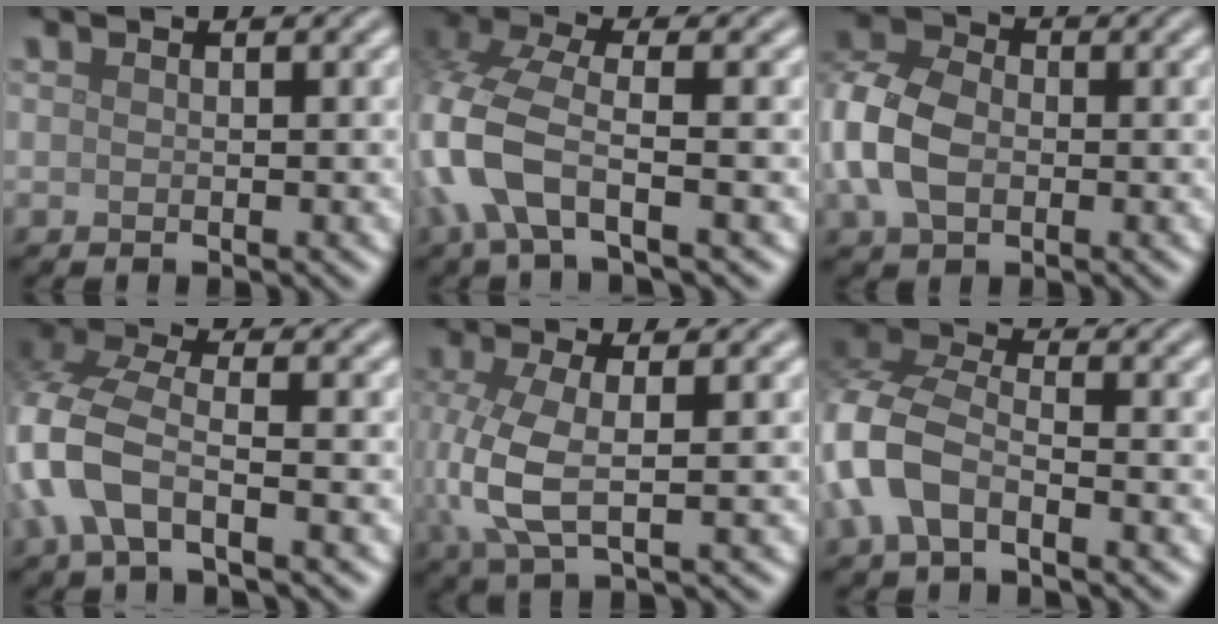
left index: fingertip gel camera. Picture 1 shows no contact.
{"total": 7.2, "force": [-2.6, 3.2, 5.9], "torque": [-0.139, 0.006, -0.071]}
{"total": 7.1, "force": [-0.9, 5.3, 4.7], "torque": [-0.125, 0.005, -0.027]}
{"total": 7.3, "force": [-2.6, 3.5, 5.8], "torque": [-0.140, 0.004, -0.069]}
{"total": 5.4, "force": [-0.2, 2.2, 4.9], "torque": [-0.128, -0.005, -0.004]}
{"total": 6.9, "force": [-2.3, 4.0, 5.1], "torque": [-0.131, 0.007, -0.063]}